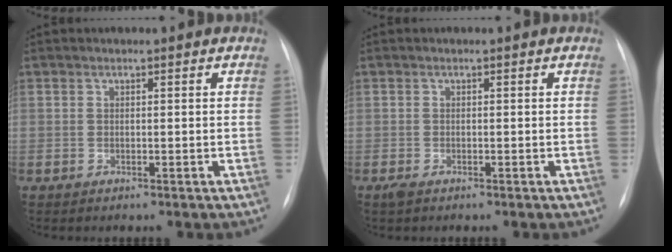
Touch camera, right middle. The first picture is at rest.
{"total": 1.3, "force": [-0.8, 0.6, 0.8], "torque": [-0.018, -0.002, -0.010]}